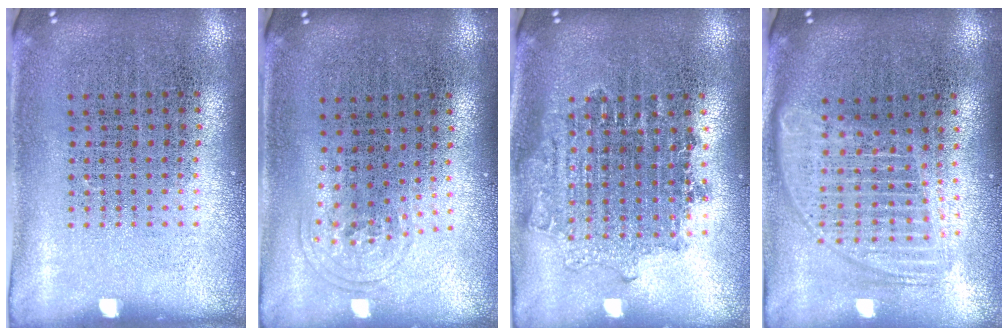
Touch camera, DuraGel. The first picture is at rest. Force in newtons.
{"total": 0.9, "press": 0.7, "slide": 0.6}
{"total": 1.7, "press": 1.4, "slide": 1.0}
{"total": 1.8, "press": 1.5, "slide": 1.0}